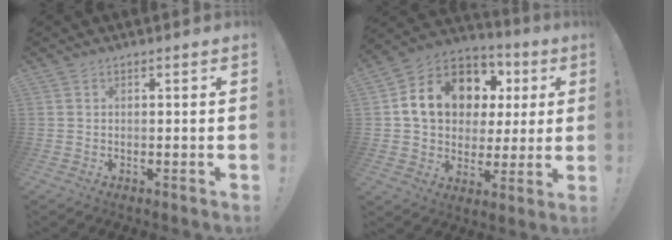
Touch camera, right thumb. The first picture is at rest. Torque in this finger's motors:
{"motor_torque": [0.78, 1.15, 0.79, -0.41, 0.10]}